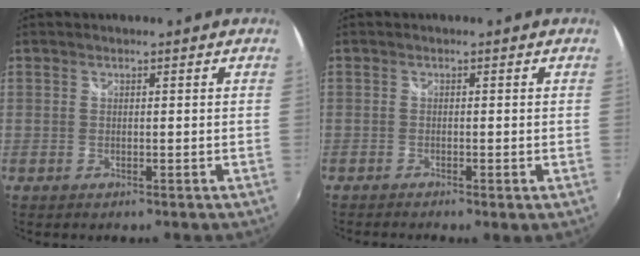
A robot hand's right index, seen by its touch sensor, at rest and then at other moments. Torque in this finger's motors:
{"motor_torque": [0.91, -0.89, 0.19, 0.02]}